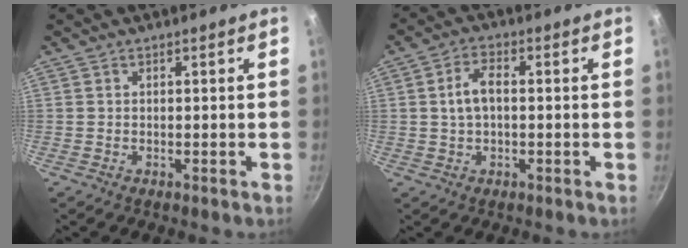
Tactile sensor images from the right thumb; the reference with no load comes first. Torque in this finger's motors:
{"motor_torque": [-0.41, 0.30, 0.09, -0.01, 0.10]}